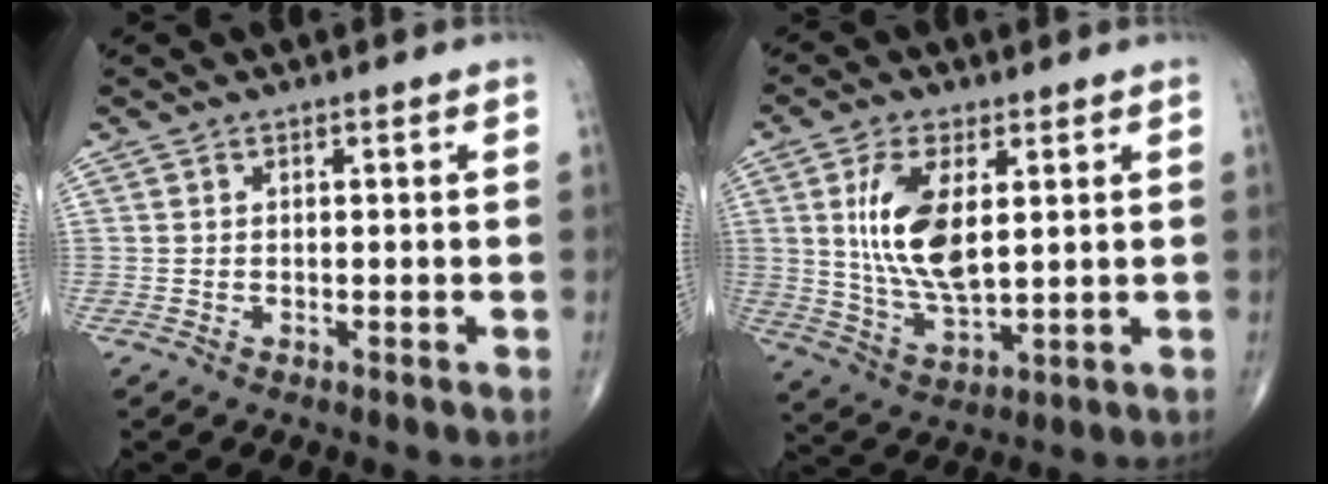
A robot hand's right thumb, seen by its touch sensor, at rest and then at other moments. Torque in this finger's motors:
{"motor_torque": [-0.28, 0.78, 1.38, 0.42, 0.43]}